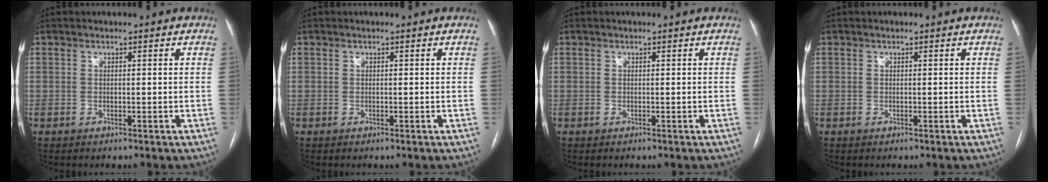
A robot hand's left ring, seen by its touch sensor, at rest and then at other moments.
{"total": 0.0}
{"total": 0.0}
{"total": 0.0}